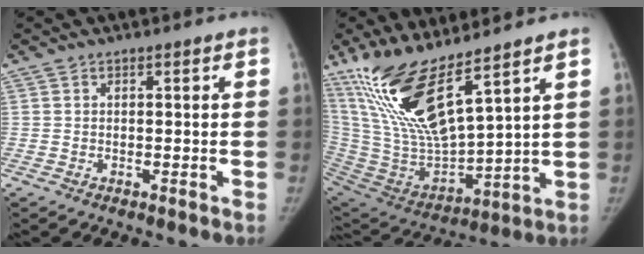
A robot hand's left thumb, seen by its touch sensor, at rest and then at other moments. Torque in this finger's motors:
{"motor_torque": [1.00, 0.91, 1.26, -1.51, 0.64]}